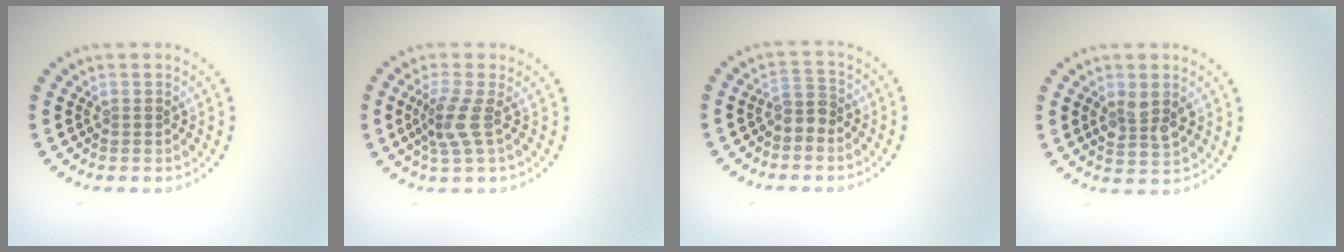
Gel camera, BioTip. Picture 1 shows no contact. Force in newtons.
{"total": 2.7, "press": 2.1, "slide": 1.7}
{"total": 2.0, "press": 1.7, "slide": 1.0}
{"total": 2.8, "press": 2.7, "slide": 0.5}